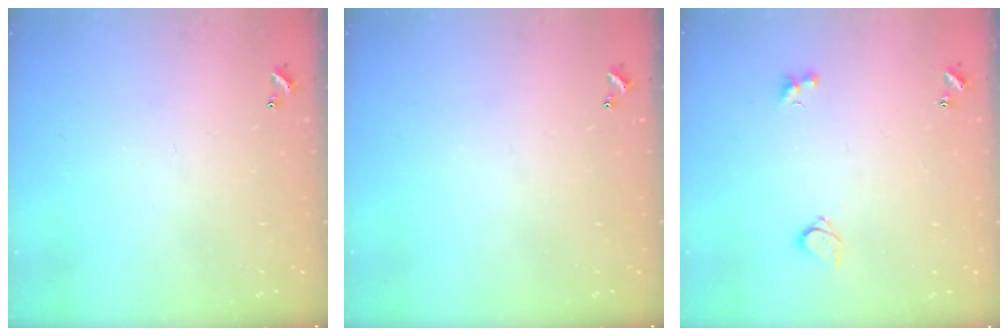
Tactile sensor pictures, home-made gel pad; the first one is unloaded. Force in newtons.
{"total": 0.0}
{"total": 2.8, "press": 2.5, "slide": 1.3}